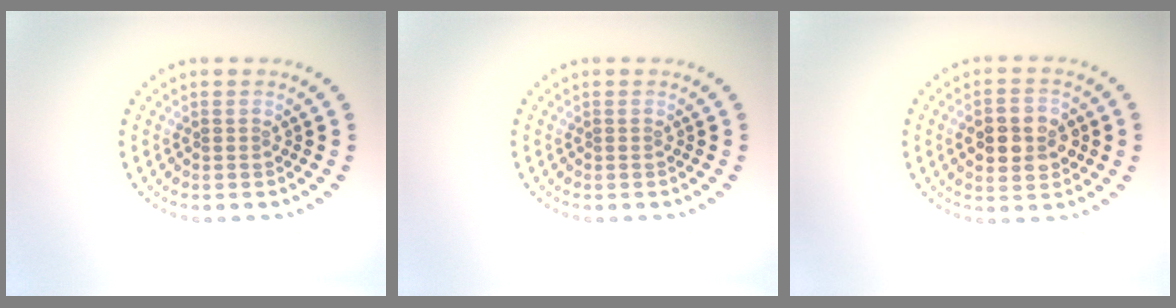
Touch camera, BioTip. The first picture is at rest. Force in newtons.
{"total": 0.0}
{"total": 4.1, "press": 4.1, "slide": 0.2}